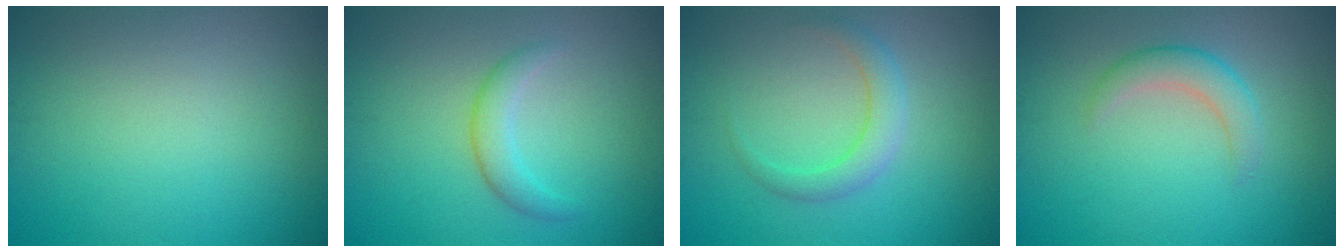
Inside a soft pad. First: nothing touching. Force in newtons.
{"total": 2.2, "press": 2.2, "slide": 0.1}
{"total": 2.4, "press": 2.4, "slide": 0.0}
{"total": 2.6, "press": 2.5, "slide": 0.3}